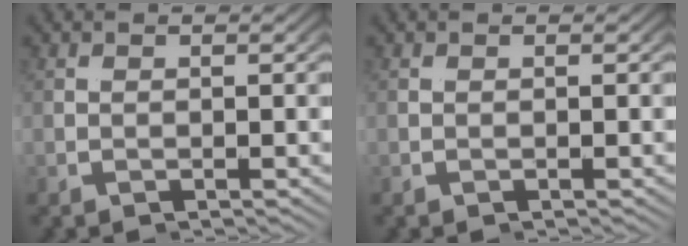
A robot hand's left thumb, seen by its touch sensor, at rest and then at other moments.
{"total": 0.0}